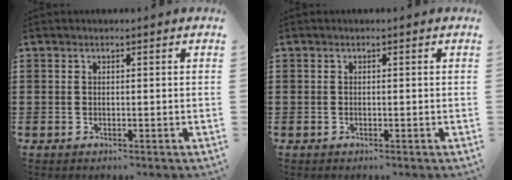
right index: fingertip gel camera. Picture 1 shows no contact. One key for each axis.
{"total": 0.0}